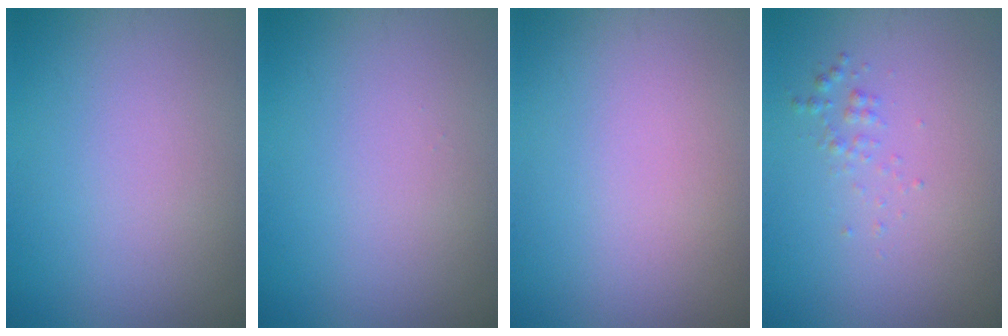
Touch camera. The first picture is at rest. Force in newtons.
{"total": 0.0}
{"total": 0.0}
{"total": 0.9, "press": 0.9, "slide": 0.0}